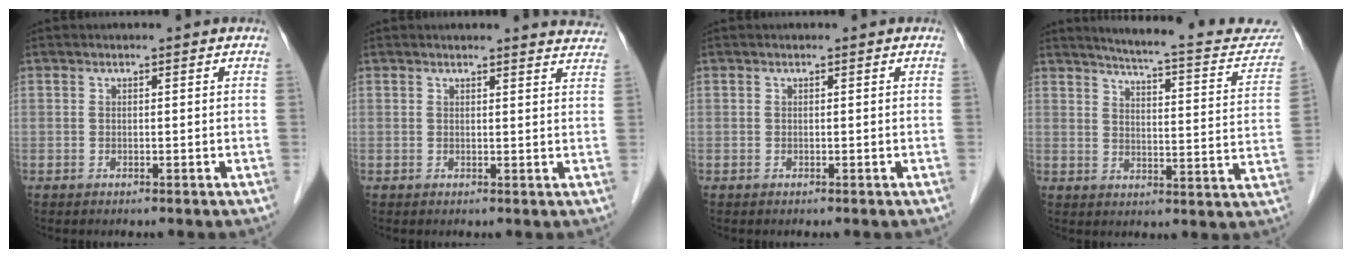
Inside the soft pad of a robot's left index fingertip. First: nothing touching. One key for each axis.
{"total": 6.1, "fx": 6.1, "fy": 0.4, "fz": 0.4, "tx": 0.005, "ty": -0.018, "tz": 0.041}
{"total": 0.0}
{"total": 18.6, "fx": 16.9, "fy": 3.0, "fz": 7.2, "tx": -0.082, "ty": -0.029, "tz": 0.197}